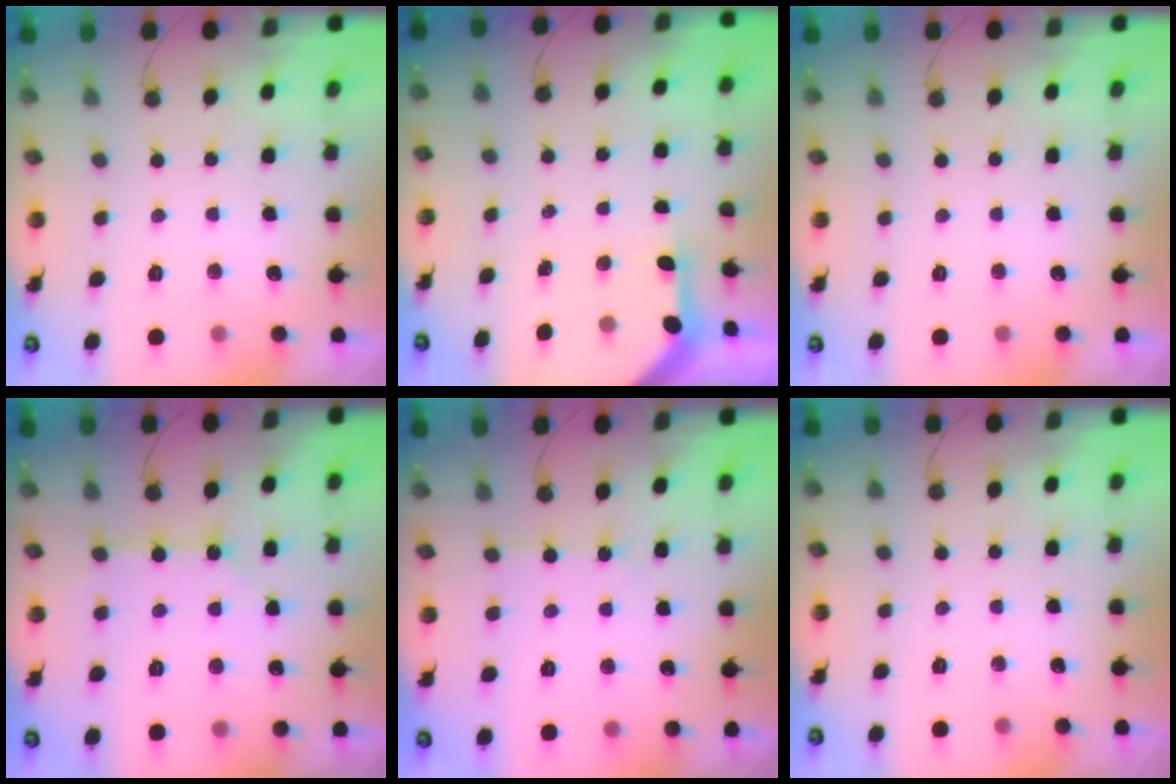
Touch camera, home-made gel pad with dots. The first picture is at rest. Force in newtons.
{"total": 3.0, "press": 3.0, "slide": 0.3}
{"total": 0.0}
{"total": 4.1, "press": 4.1, "slide": 0.4}
{"total": 2.6, "press": 2.5, "slide": 0.5}
{"total": 0.0}